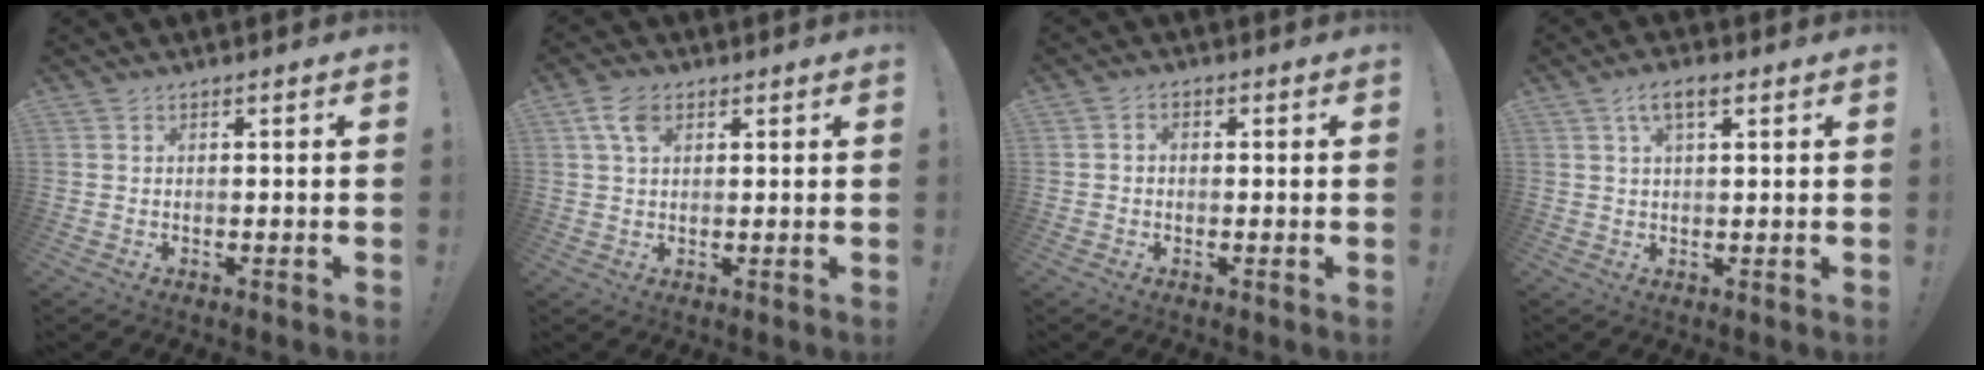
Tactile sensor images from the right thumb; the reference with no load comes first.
{"total": 5.7, "force": [2.4, 3.3, 4.0], "torque": [-0.071, -0.001, 0.046]}
{"total": 1.9, "force": [-0.7, 1.5, 1.1], "torque": [-0.020, 0.010, -0.012]}
{"total": 5.0, "force": [2.2, 1.8, 4.1], "torque": [-0.071, 0.002, 0.038]}